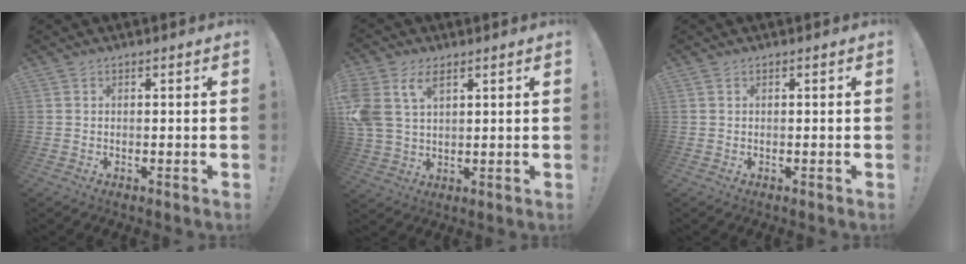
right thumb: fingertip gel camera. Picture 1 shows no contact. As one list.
[{"total": 9.4, "force": [4.6, 5.8, 5.7], "torque": [-0.131, -0.011, 0.089]}, {"total": 0.0}]